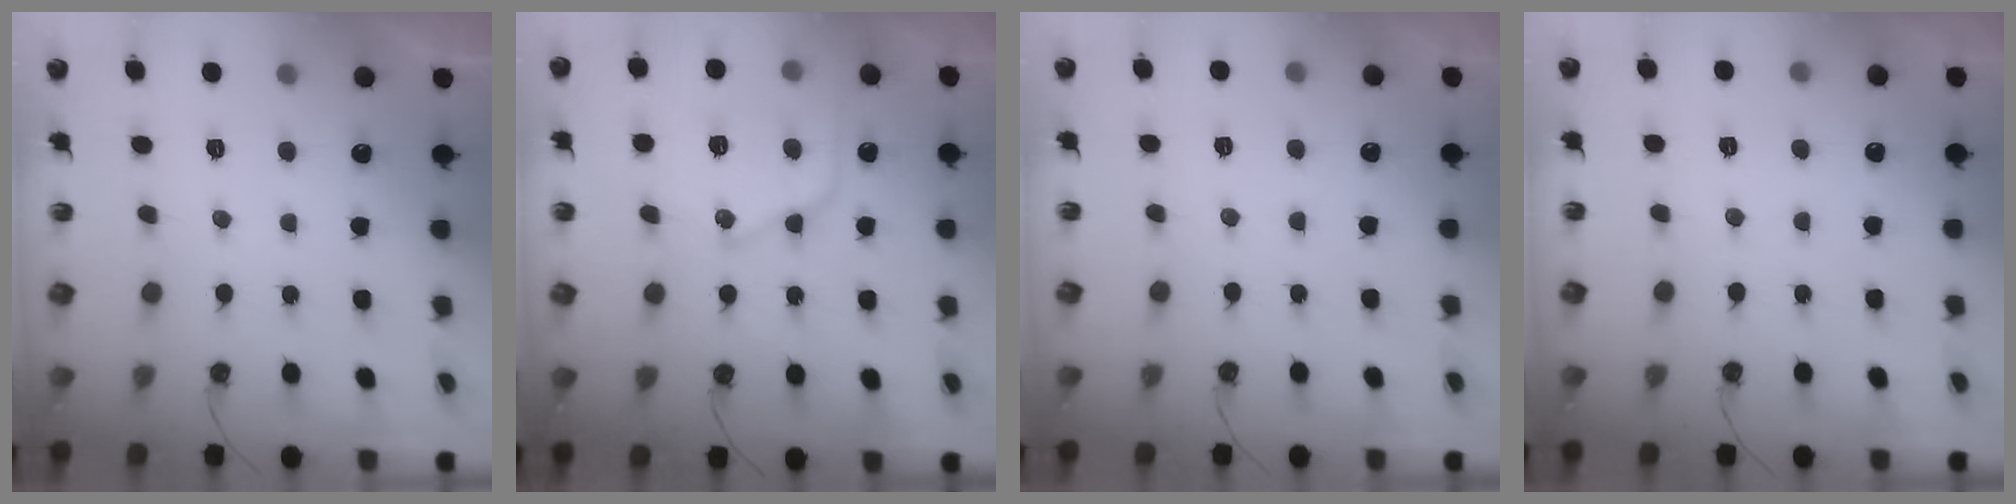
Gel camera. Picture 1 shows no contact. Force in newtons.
{"total": 16.1, "press": 16.1, "slide": 1.3}
{"total": 5.4, "press": 5.4, "slide": 0.8}
{"total": 3.7, "press": 3.7, "slide": 0.7}